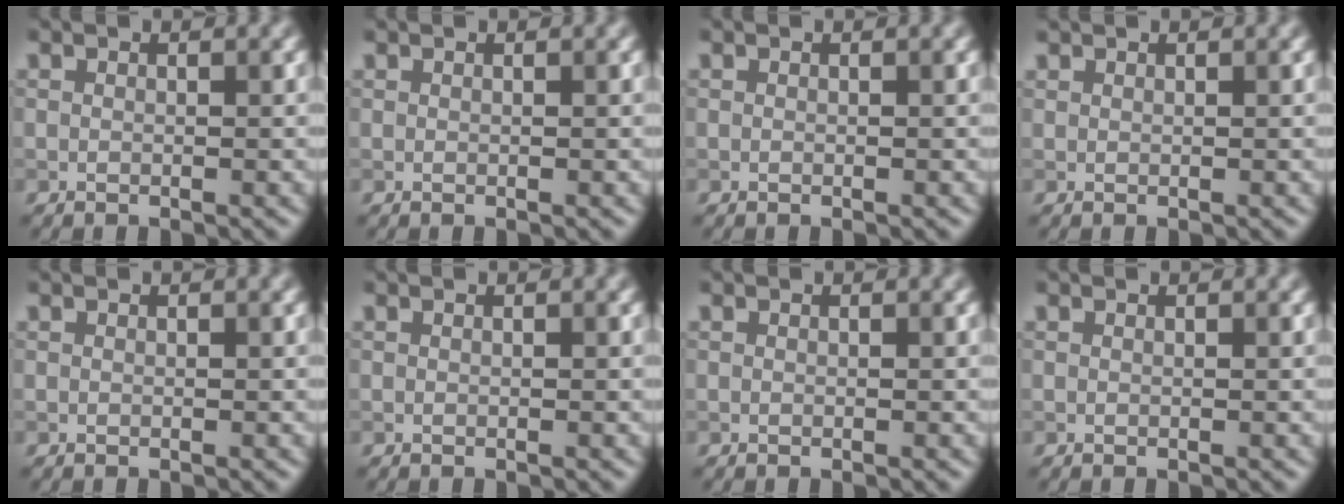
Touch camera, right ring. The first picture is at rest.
{"total": 0.0}
{"total": 0.0}
{"total": 0.7, "force": [0.6, 0.1, 0.0], "torque": [0.002, 0.002, 0.016]}
{"total": 0.0}
{"total": 0.0}
{"total": 0.0}
{"total": 0.0}